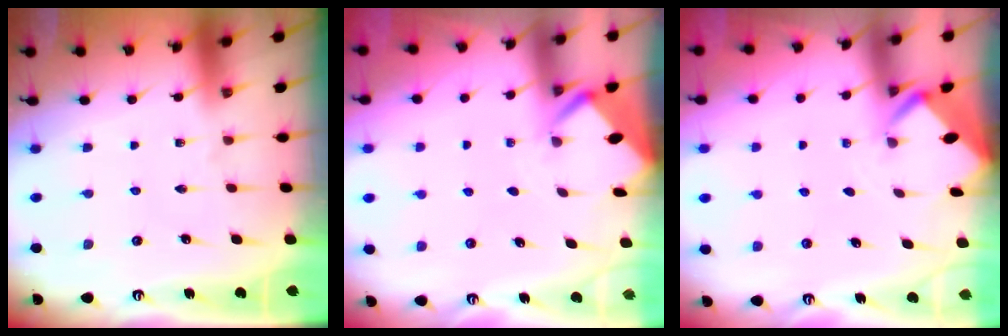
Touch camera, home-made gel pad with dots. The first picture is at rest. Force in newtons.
{"total": 2.5, "press": 2.5, "slide": 0.2}
{"total": 2.1, "press": 2.1, "slide": 0.0}